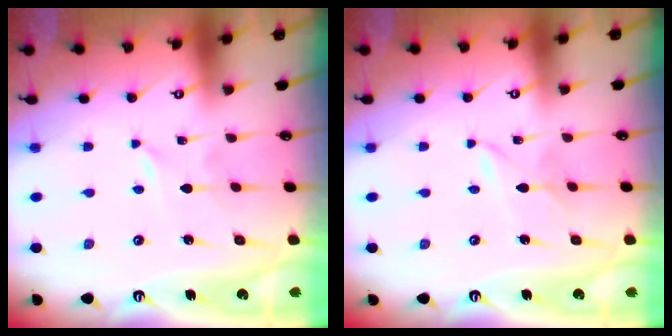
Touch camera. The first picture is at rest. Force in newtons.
{"total": 1.7, "press": 1.7, "slide": 0.2}